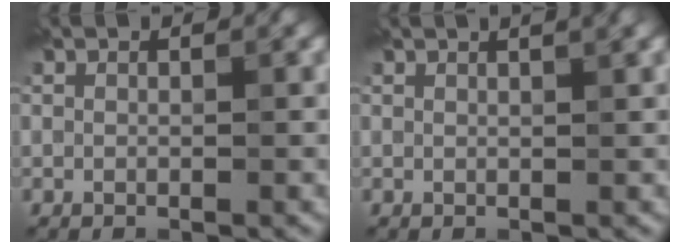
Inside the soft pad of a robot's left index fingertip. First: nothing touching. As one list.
[{"total": 2.6, "force": [1.5, 1.1, 1.9], "torque": [-0.007, 0.006, -0.002]}]